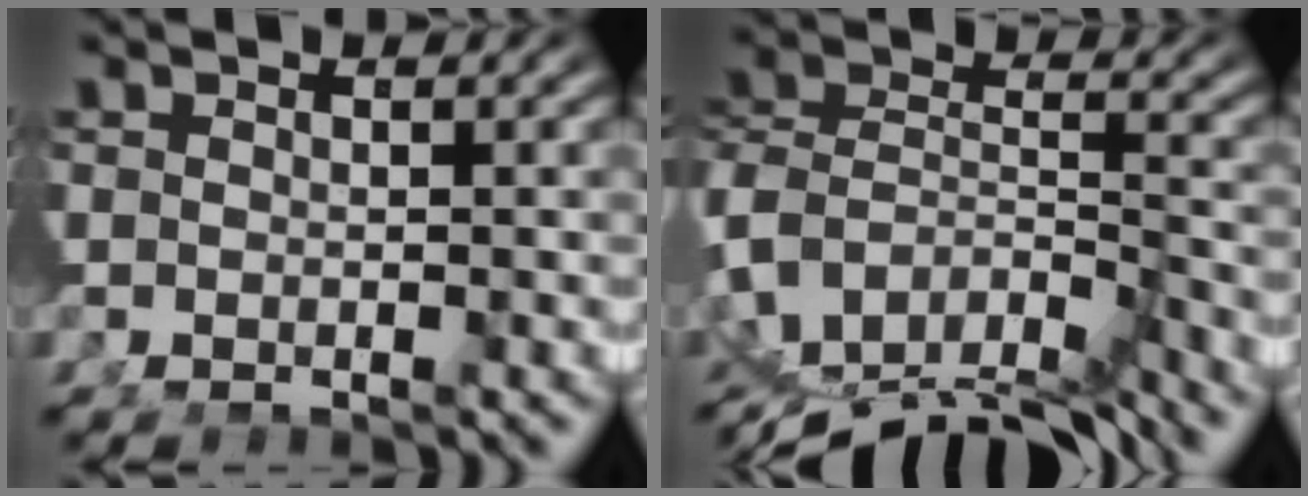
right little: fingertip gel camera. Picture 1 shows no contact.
{"total": 14.8, "force": [-6.6, 11.7, 6.2], "torque": [-0.166, -0.078, -0.101]}